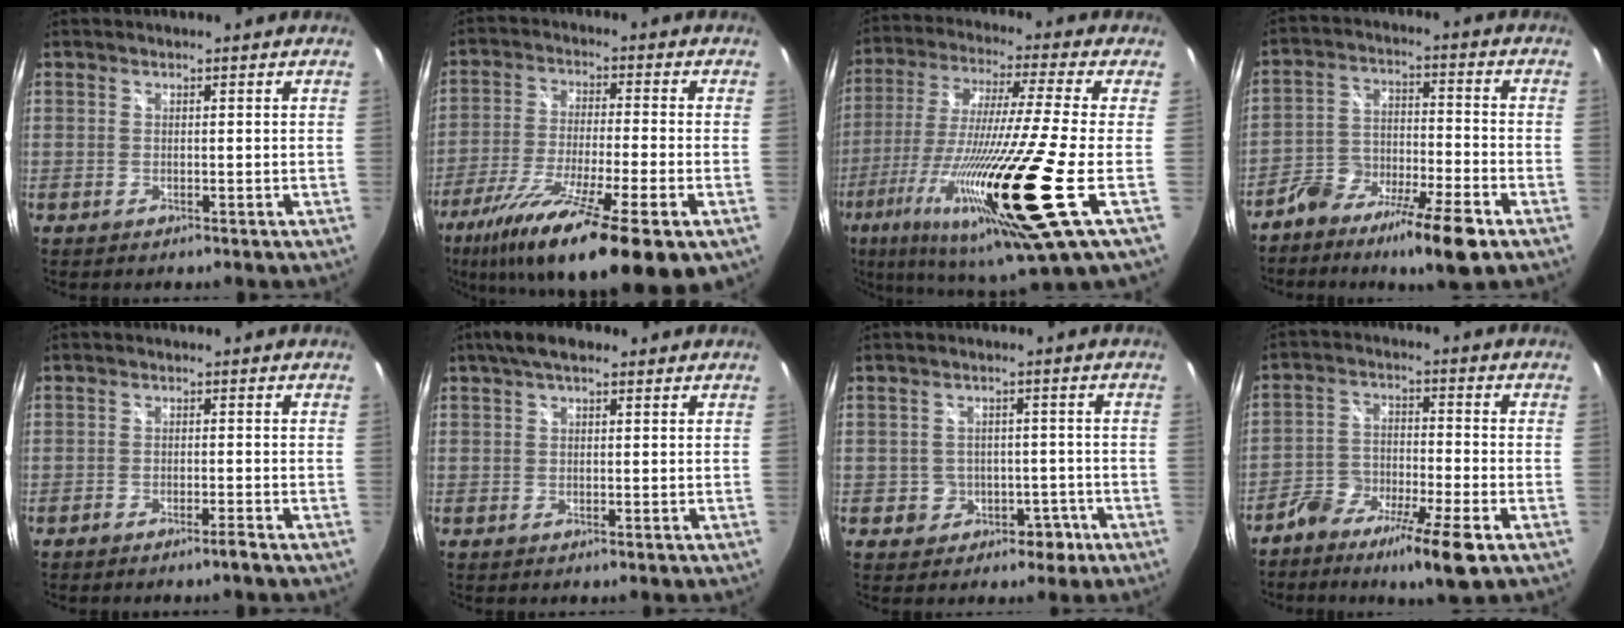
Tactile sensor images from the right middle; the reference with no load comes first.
{"total": 19.4, "force": [-11.2, 2.9, 15.6], "torque": [-0.288, -0.055, -0.192]}
{"total": 24.8, "force": [-9.4, 0.5, 23.0], "torque": [-0.422, -0.072, -0.167]}
{"total": 10.9, "force": [-7.2, 2.1, 7.8], "torque": [-0.151, 0.003, -0.134]}
{"total": 1.8, "force": [-1.6, -0.1, 0.9], "torque": [-0.030, 0.000, -0.029]}
{"total": 5.2, "force": [3.0, 2.1, 3.7], "torque": [-0.062, 0.017, 0.050]}
{"total": 5.8, "force": [-2.4, 5.1, 1.4], "torque": [-0.027, 0.020, -0.018]}
{"total": 9.5, "force": [-6.1, 1.5, 7.1], "torque": [-0.145, -0.004, -0.118]}